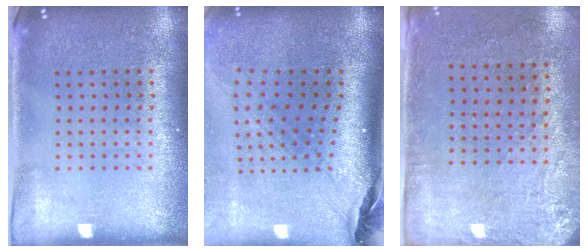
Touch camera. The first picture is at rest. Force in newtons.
{"total": 2.5, "press": 1.7, "slide": 1.8}
{"total": 2.8, "press": 2.2, "slide": 1.6}